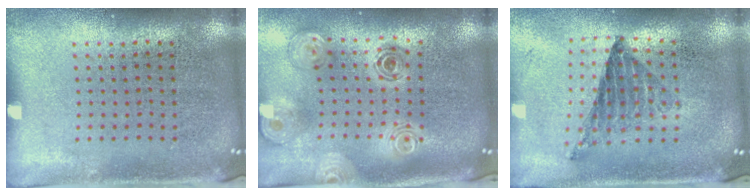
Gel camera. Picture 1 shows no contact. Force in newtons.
{"total": 1.5, "press": 1.3, "slide": 0.7}
{"total": 0.8, "press": 0.8, "slide": 0.0}